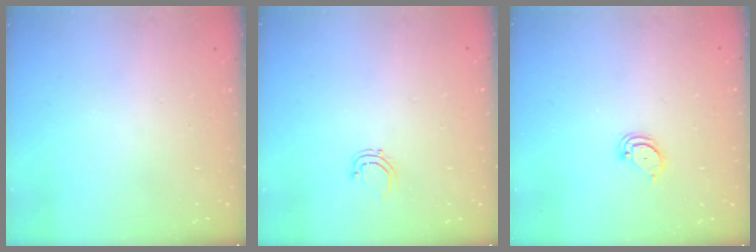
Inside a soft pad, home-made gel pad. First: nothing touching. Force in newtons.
{"total": 3.3, "press": 3.3, "slide": 0.3}
{"total": 2.1, "press": 2.1, "slide": 0.2}